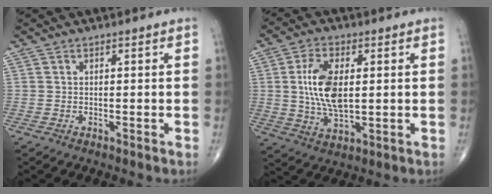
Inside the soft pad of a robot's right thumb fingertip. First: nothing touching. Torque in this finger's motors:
{"motor_torque": [1.58, 1.95, 1.50, -0.01, 0.14]}